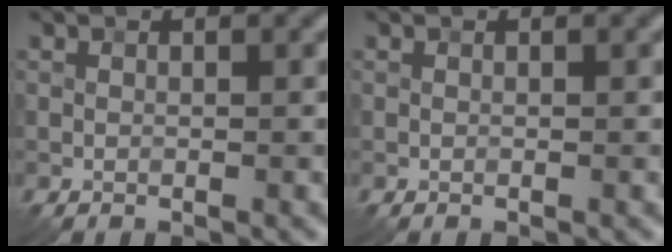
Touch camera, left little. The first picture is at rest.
{"total": 0.0}